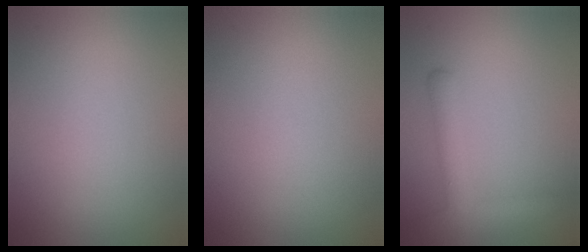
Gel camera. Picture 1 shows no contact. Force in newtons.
{"total": 0.0}
{"total": 3.0, "press": 3.0, "slide": 0.2}